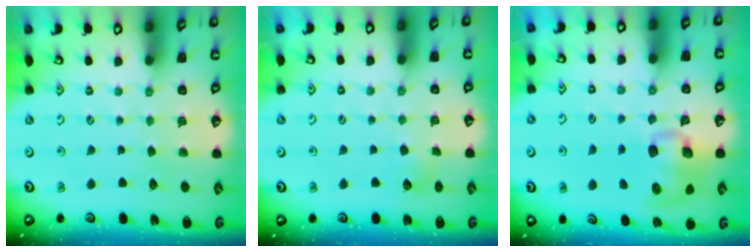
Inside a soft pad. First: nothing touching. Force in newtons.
{"total": 3.4, "press": 3.4, "slide": 0.4}
{"total": 10.8, "press": 10.6, "slide": 1.5}